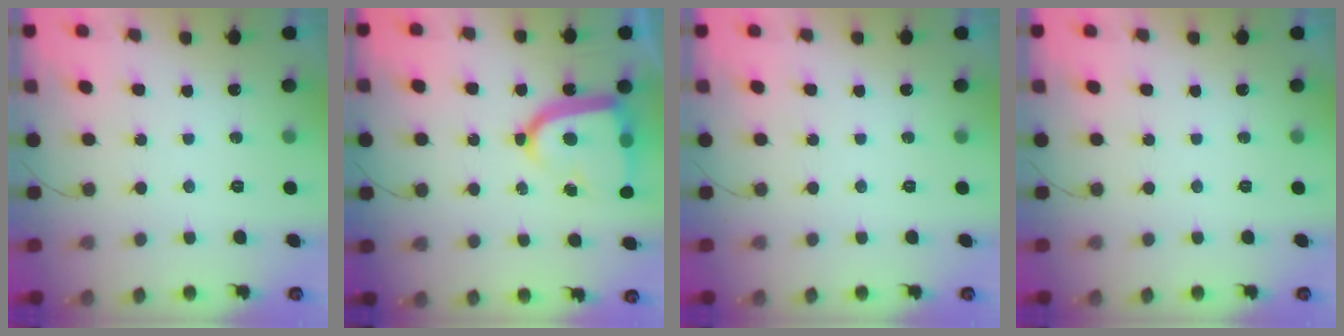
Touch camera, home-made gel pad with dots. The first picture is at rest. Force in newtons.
{"total": 17.0, "press": 16.9, "slide": 1.8}
{"total": 0.0}
{"total": 0.0}